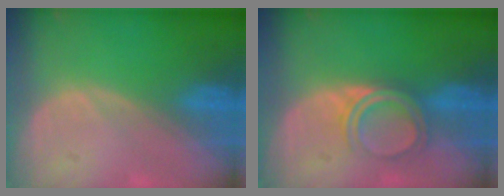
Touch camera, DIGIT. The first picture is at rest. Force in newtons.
{"total": 4.7, "press": 4.2, "slide": 2.1}